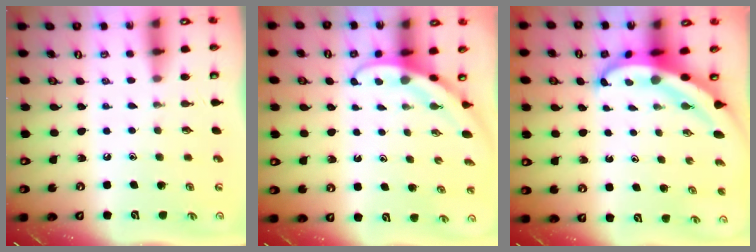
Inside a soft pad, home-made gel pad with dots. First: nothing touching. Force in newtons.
{"total": 3.1, "press": 3.1, "slide": 0.1}
{"total": 6.1, "press": 6.0, "slide": 0.7}